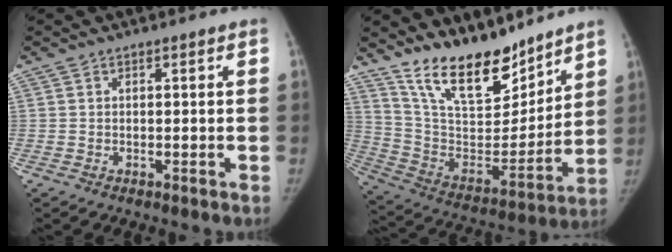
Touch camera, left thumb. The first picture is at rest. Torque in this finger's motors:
{"motor_torque": [0.53, -0.10, 1.34, -1.44, 0.07]}